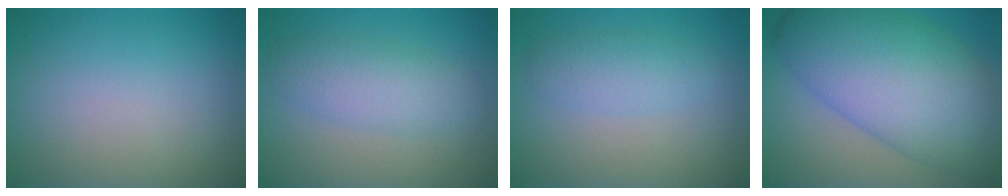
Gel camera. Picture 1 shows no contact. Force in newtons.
{"total": 3.8, "press": 3.8, "slide": 0.1}
{"total": 2.5, "press": 2.5, "slide": 0.2}
{"total": 13.2, "press": 13.2, "slide": 0.2}